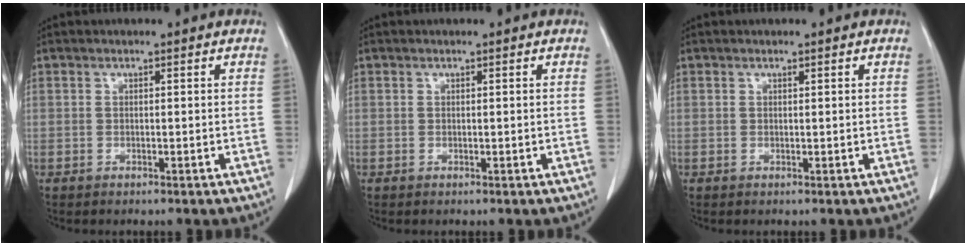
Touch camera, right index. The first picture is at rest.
{"total": 0.0}
{"total": 0.0}